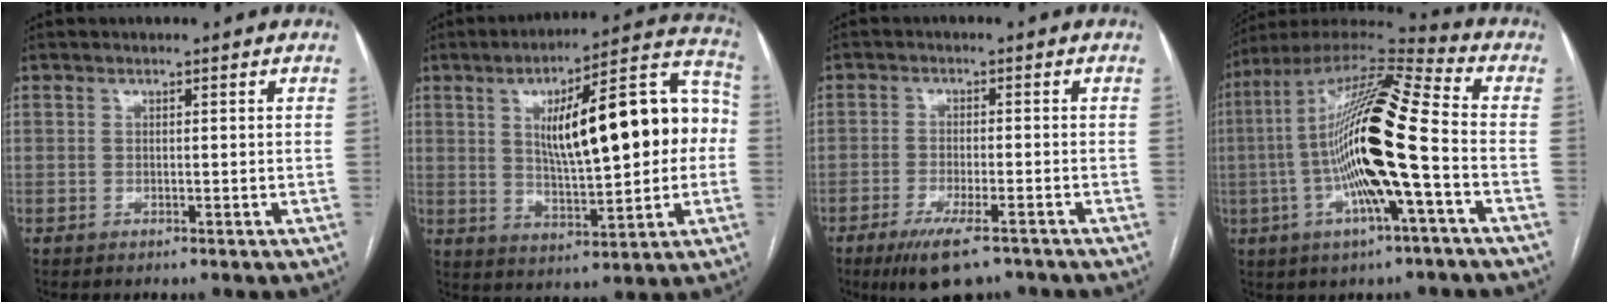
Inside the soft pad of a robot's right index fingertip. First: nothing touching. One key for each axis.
{"total": 20.1, "fx": 2.2, "fy": 5.0, "fz": 19.4, "tx": -0.283, "ty": 0.042, "tz": 0.040}
{"total": 8.0, "fx": -5.6, "fy": 1.8, "fz": 5.4, "tx": -0.094, "ty": -0.016, "tz": -0.089}
{"total": 19.8, "fx": -2.9, "fy": 1.5, "fz": 19.5, "tx": -0.367, "ty": 0.006, "tz": -0.059}